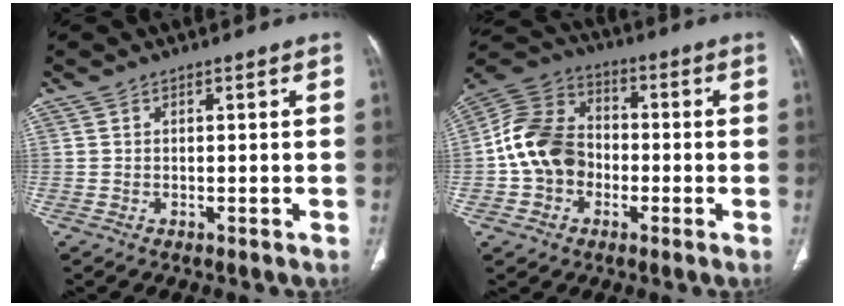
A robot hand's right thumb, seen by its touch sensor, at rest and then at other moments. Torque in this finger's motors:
{"motor_torque": [-0.23, 1.09, 0.20, -0.05, 0.16]}